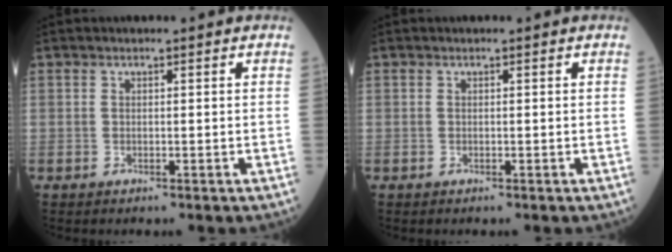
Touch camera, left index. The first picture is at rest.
{"total": 0.0}